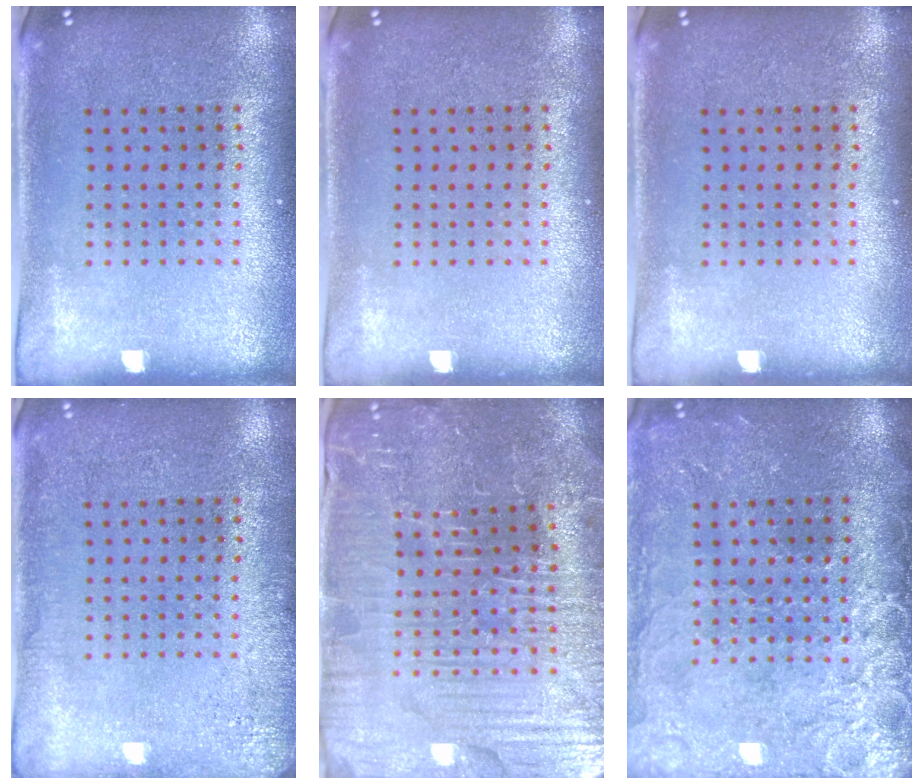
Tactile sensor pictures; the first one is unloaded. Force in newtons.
{"total": 0.0}
{"total": 0.0}
{"total": 2.3, "press": 2.2, "slide": 0.3}
{"total": 4.6, "press": 4.6, "slide": 0.9}
{"total": 3.8, "press": 3.4, "slide": 1.7}